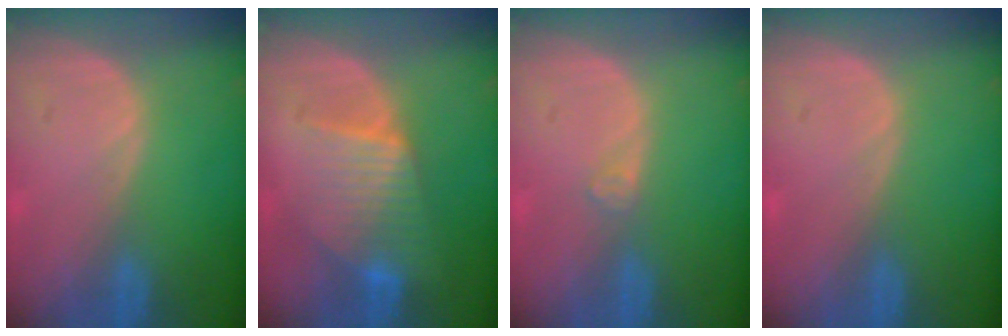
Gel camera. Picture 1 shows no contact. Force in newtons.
{"total": 6.6, "press": 6.6, "slide": 0.1}
{"total": 1.1, "press": 1.0, "slide": 0.2}
{"total": 0.0}